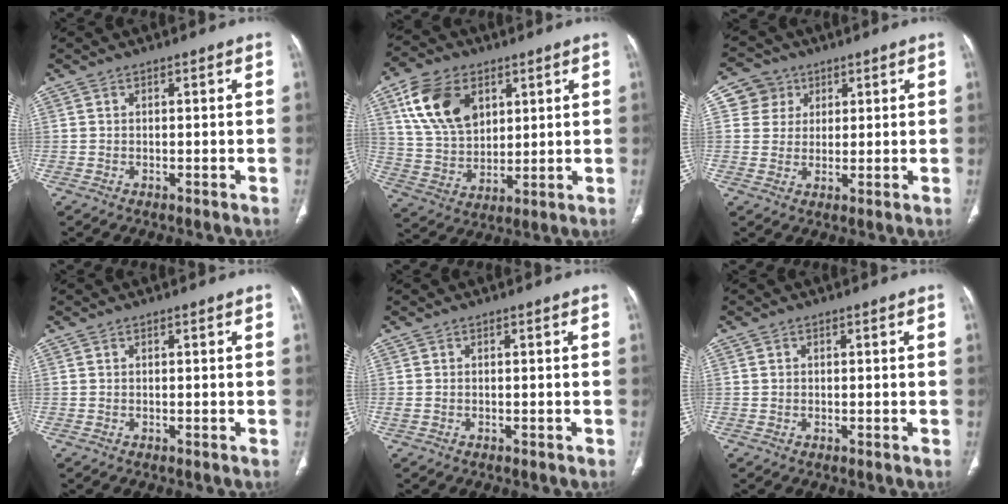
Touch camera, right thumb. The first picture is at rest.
{"total": 15.1, "force": [6.3, 10.0, 9.4], "torque": [-0.152, -0.017, 0.128]}
{"total": 5.7, "force": [2.2, 5.2, 0.4], "torque": [0.021, -0.005, 0.036]}
{"total": 0.0}
{"total": 0.9, "force": [-0.3, 0.6, 0.6], "torque": [-0.022, 0.006, -0.001]}
{"total": 0.6, "force": [0.1, 0.5, 0.2], "torque": [0.003, 0.003, 0.002]}